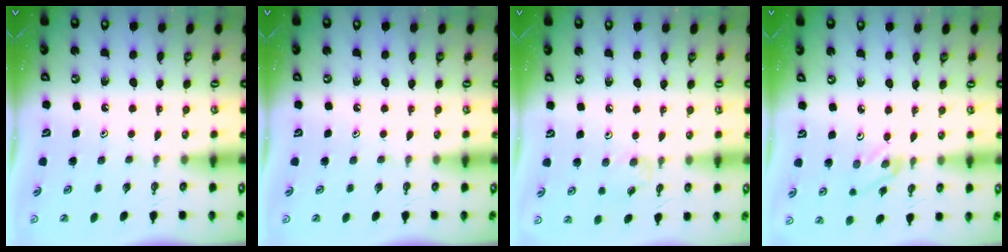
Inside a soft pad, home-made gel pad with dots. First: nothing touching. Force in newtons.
{"total": 0.0}
{"total": 2.5, "press": 2.4, "slide": 0.4}
{"total": 2.2, "press": 2.2, "slide": 0.3}